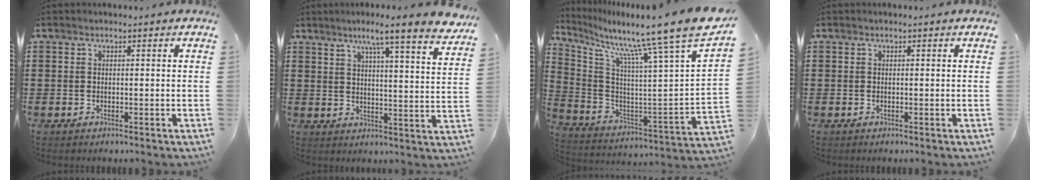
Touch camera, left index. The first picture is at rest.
{"total": 6.5, "force": [5.2, -0.8, 3.9], "torque": [-0.080, -0.040, 0.077]}
{"total": 11.9, "force": [9.4, -1.5, 7.1], "torque": [-0.150, -0.088, 0.136]}
{"total": 0.0}